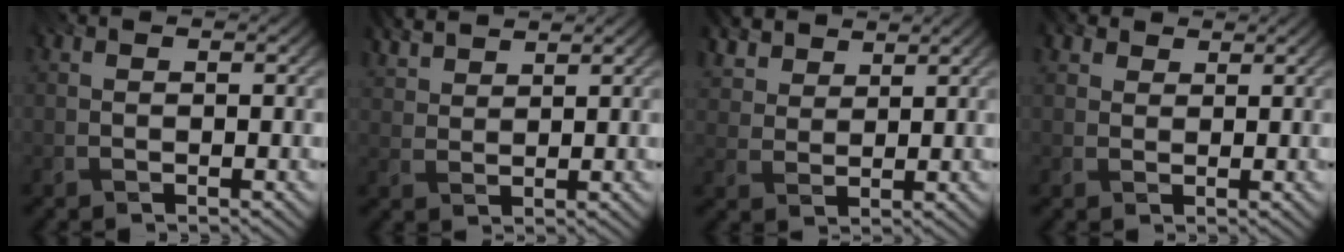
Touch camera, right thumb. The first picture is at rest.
{"total": 4.3, "force": [3.9, 1.1, 1.5], "torque": [-0.040, -0.007, 0.089]}
{"total": 4.9, "force": [4.0, 2.2, 1.9], "torque": [-0.052, 0.007, 0.077]}
{"total": 2.3, "force": [1.6, 1.5, 0.6], "torque": [-0.019, 0.000, 0.034]}